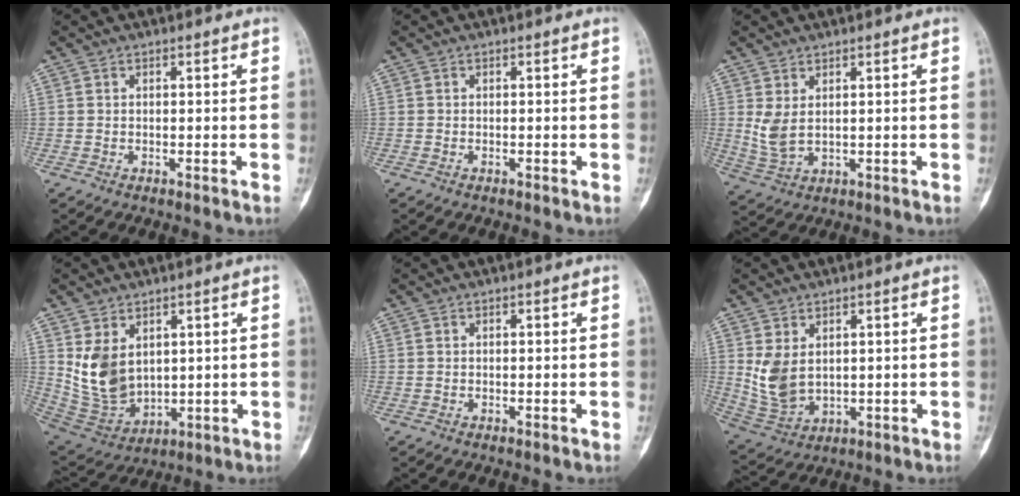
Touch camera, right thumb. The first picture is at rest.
{"total": 0.0}
{"total": 4.7, "force": [1.3, 2.4, 3.9], "torque": [-0.086, -0.008, 0.039]}
{"total": 10.5, "force": [3.1, 7.2, 7.0], "torque": [-0.118, -0.023, 0.089]}
{"total": 0.0}
{"total": 7.9, "force": [1.8, 5.2, 5.7], "torque": [-0.109, -0.014, 0.057]}